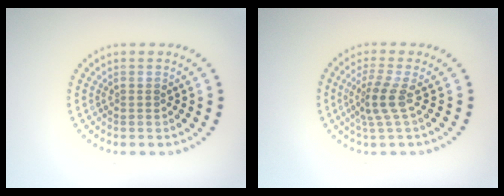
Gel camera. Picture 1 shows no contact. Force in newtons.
{"total": 2.6, "press": 1.8, "slide": 1.8}